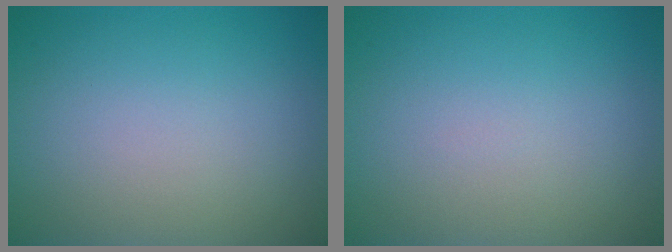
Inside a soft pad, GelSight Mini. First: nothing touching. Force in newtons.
{"total": 0.0}